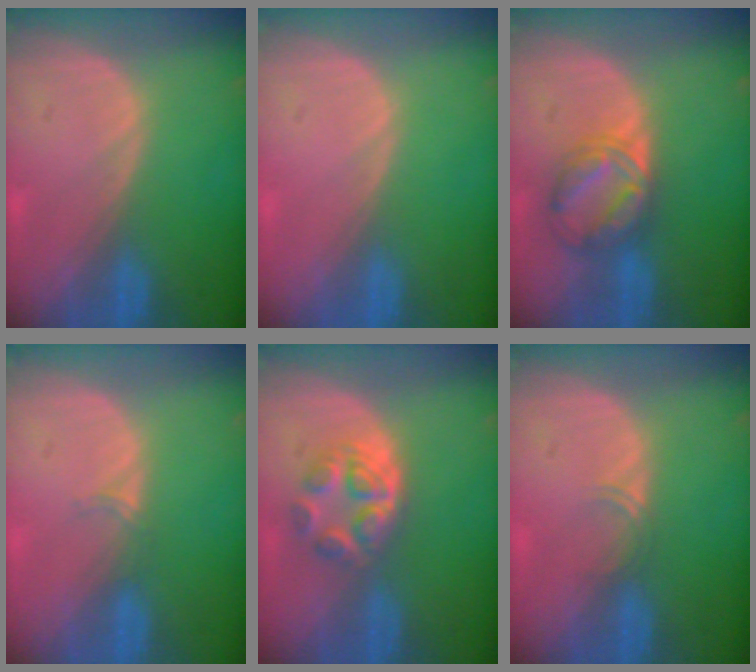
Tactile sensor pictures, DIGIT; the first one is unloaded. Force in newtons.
{"total": 0.0}
{"total": 6.3, "press": 6.3, "slide": 0.3}
{"total": 1.3, "press": 1.0, "slide": 0.9}
{"total": 6.0, "press": 5.2, "slide": 2.9}
{"total": 1.4, "press": 1.1, "slide": 0.9}